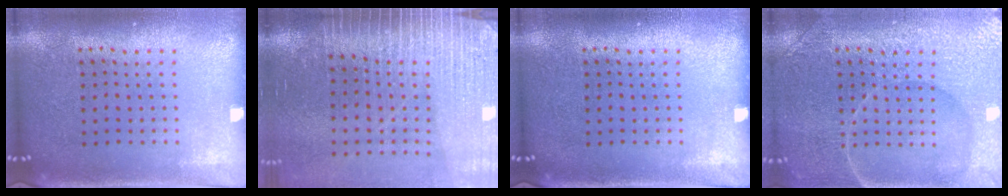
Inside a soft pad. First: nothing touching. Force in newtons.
{"total": 3.7, "press": 3.3, "slide": 1.6}
{"total": 0.0}
{"total": 4.3, "press": 4.2, "slide": 0.5}